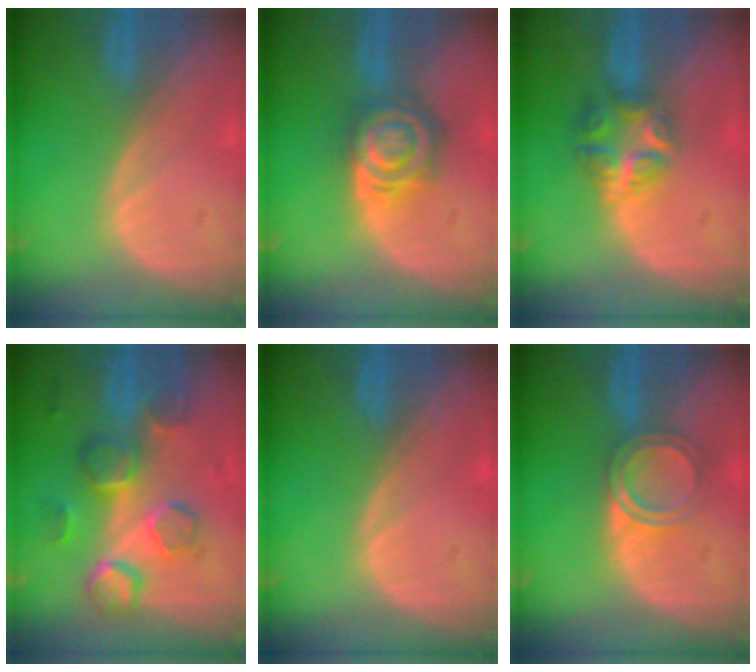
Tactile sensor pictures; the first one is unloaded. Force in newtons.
{"total": 7.6, "press": 6.9, "slide": 3.2}
{"total": 6.1, "press": 5.4, "slide": 2.8}
{"total": 8.6, "press": 8.2, "slide": 2.6}
{"total": 0.0}
{"total": 4.1, "press": 4.1, "slide": 0.3}